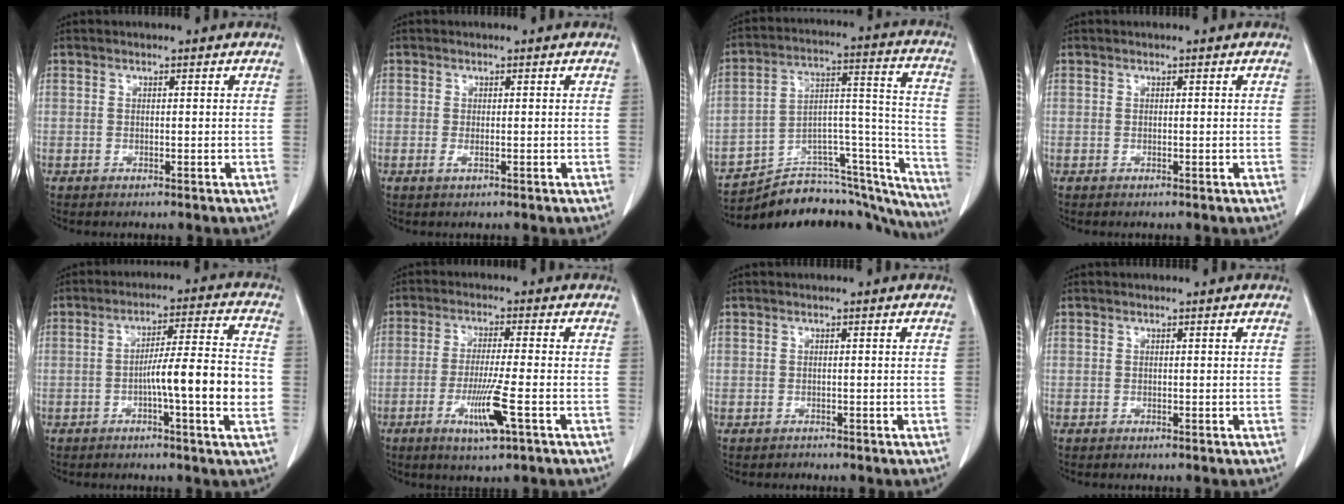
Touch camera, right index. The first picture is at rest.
{"total": 0.9, "force": [-0.3, 0.2, 0.8], "torque": [-0.018, -0.003, -0.005]}
{"total": 22.7, "force": [-20.9, 6.4, 6.4], "torque": [-0.033, 0.079, -0.297]}
{"total": 0.0}
{"total": 11.0, "force": [-2.3, -0.2, 10.8], "torque": [-0.167, 0.009, -0.041]}
{"total": 7.2, "force": [-2.9, -0.3, 6.6], "torque": [-0.123, -0.019, -0.053]}
{"total": 0.7, "force": [-0.5, 0.4, -0.2], "torque": [-0.002, 0.002, -0.012]}
{"total": 0.0}